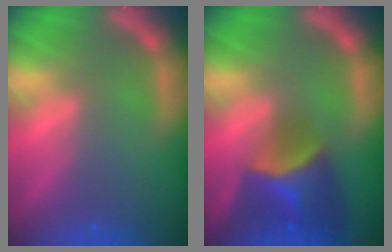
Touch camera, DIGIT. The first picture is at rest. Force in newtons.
{"total": 6.9}